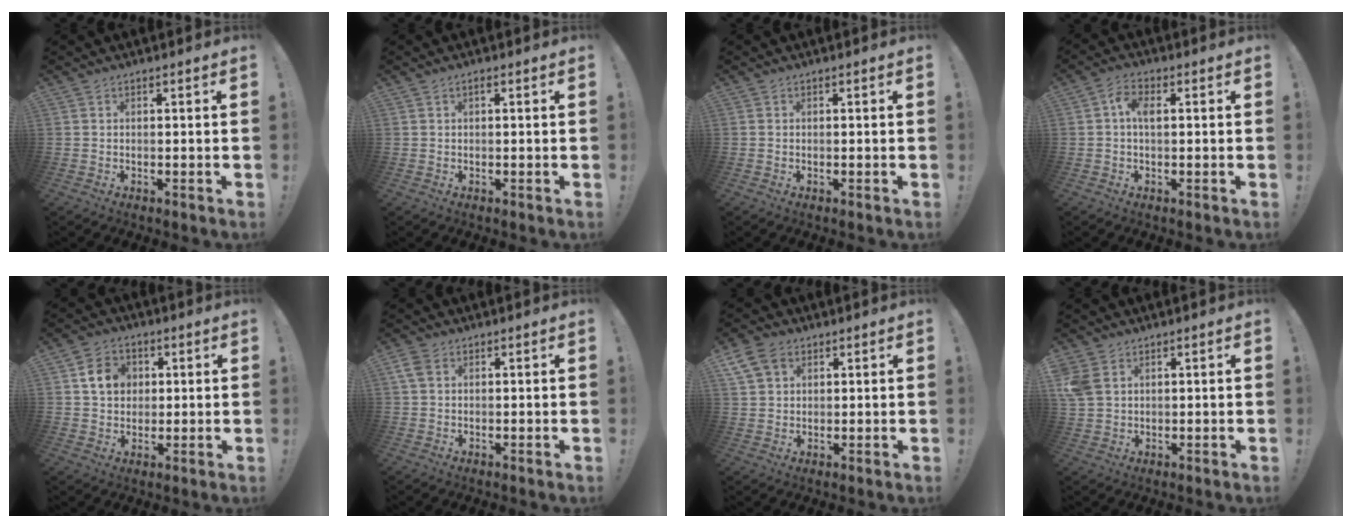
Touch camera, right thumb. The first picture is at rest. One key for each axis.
{"total": 0.5, "fx": 0.2, "fy": 0.3, "fz": 0.4, "tx": -0.011, "ty": 0.002, "tz": 0.004}
{"total": 0.0}
{"total": 4.6, "fx": 0.8, "fy": 2.4, "fz": 3.9, "tx": -0.068, "ty": 0.009, "tz": 0.012}
{"total": 9.0, "fx": 2.6, "fy": 7.6, "fz": 4.2, "tx": -0.061, "ty": 0.002, "tz": 0.053}
{"total": 4.1, "fx": 1.5, "fy": 2.8, "fz": 2.5, "tx": -0.052, "ty": 0.001, "tz": 0.030}
{"total": 8.2, "fx": 4.2, "fy": 5.9, "fz": 3.9, "tx": -0.063, "ty": -0.010, "tz": 0.086}
{"total": 5.9, "fx": 2.5, "fy": 4.2, "fz": 3.3, "tx": -0.069, "ty": -0.005, "tz": 0.050}